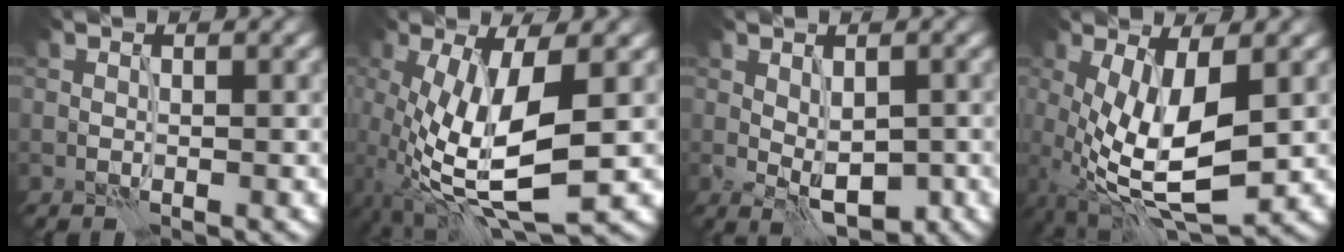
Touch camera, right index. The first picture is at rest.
{"total": 10.6, "force": [-2.6, 3.5, 9.6], "torque": [-0.202, -0.024, -0.044]}
{"total": 3.8, "force": [-0.8, 1.8, 3.2], "torque": [-0.050, -0.003, -0.009]}
{"total": 9.8, "force": [-1.2, 3.9, 9.0], "torque": [-0.180, -0.014, -0.020]}